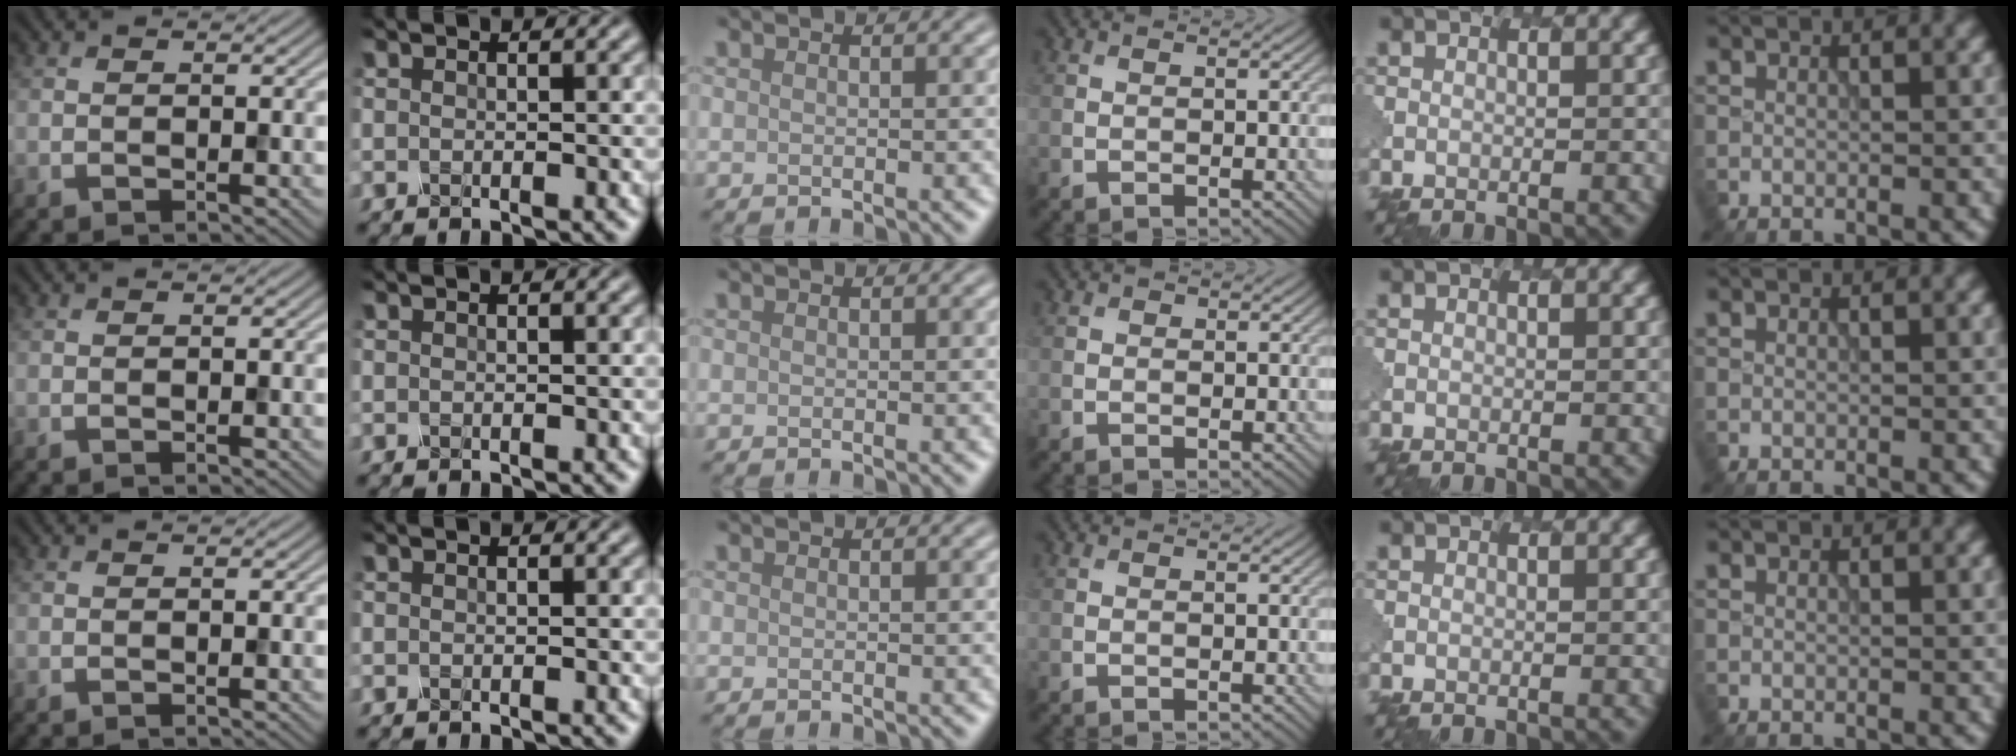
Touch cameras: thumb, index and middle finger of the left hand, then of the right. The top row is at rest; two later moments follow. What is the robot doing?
{"motion": "dispense", "object": "spray bottle"}